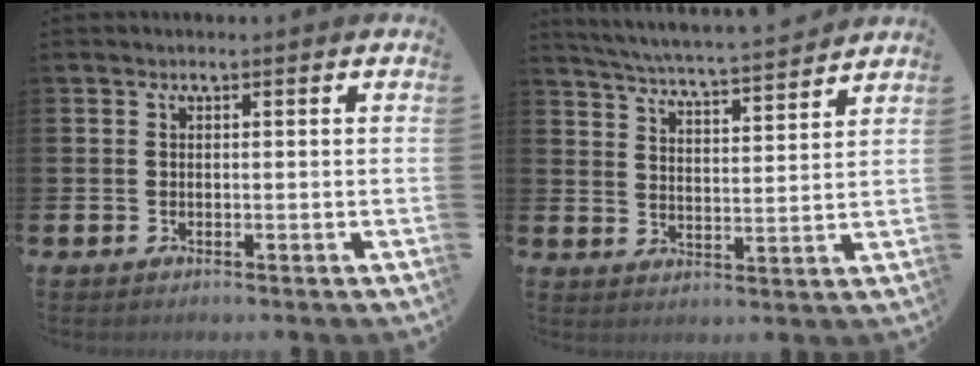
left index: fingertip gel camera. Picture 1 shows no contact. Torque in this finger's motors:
{"motor_torque": [0.98, -1.16, 0.59, 0.09]}